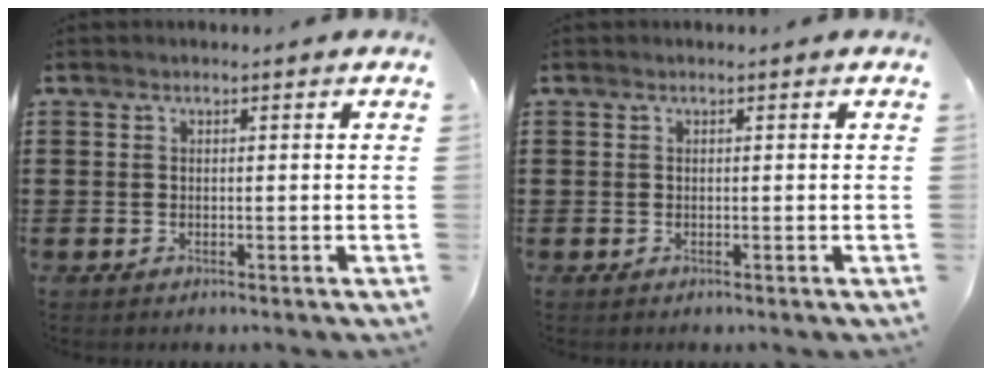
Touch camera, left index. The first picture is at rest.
{"total": 0.0}